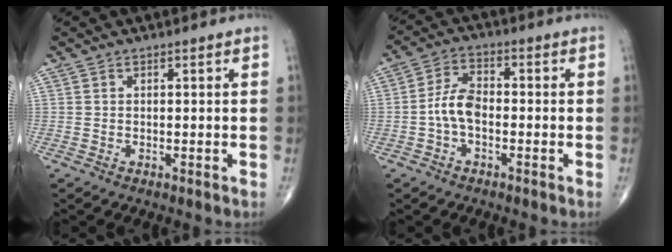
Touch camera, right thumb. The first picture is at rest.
{"total": 5.8, "force": [-1.4, 3.3, 4.6], "torque": [-0.088, 0.022, -0.034]}